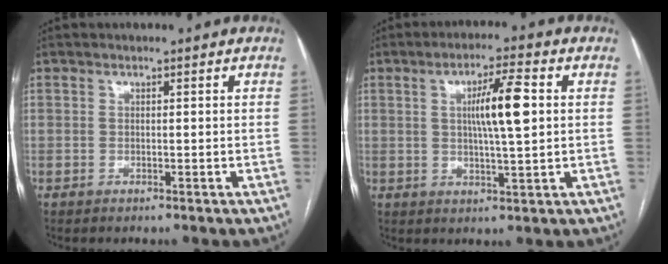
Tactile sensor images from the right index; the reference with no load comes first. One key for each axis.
{"total": 8.0, "fx": 1.4, "fy": 0.6, "fz": 7.9, "tx": -0.135, "ty": 0.005, "tz": 0.023}